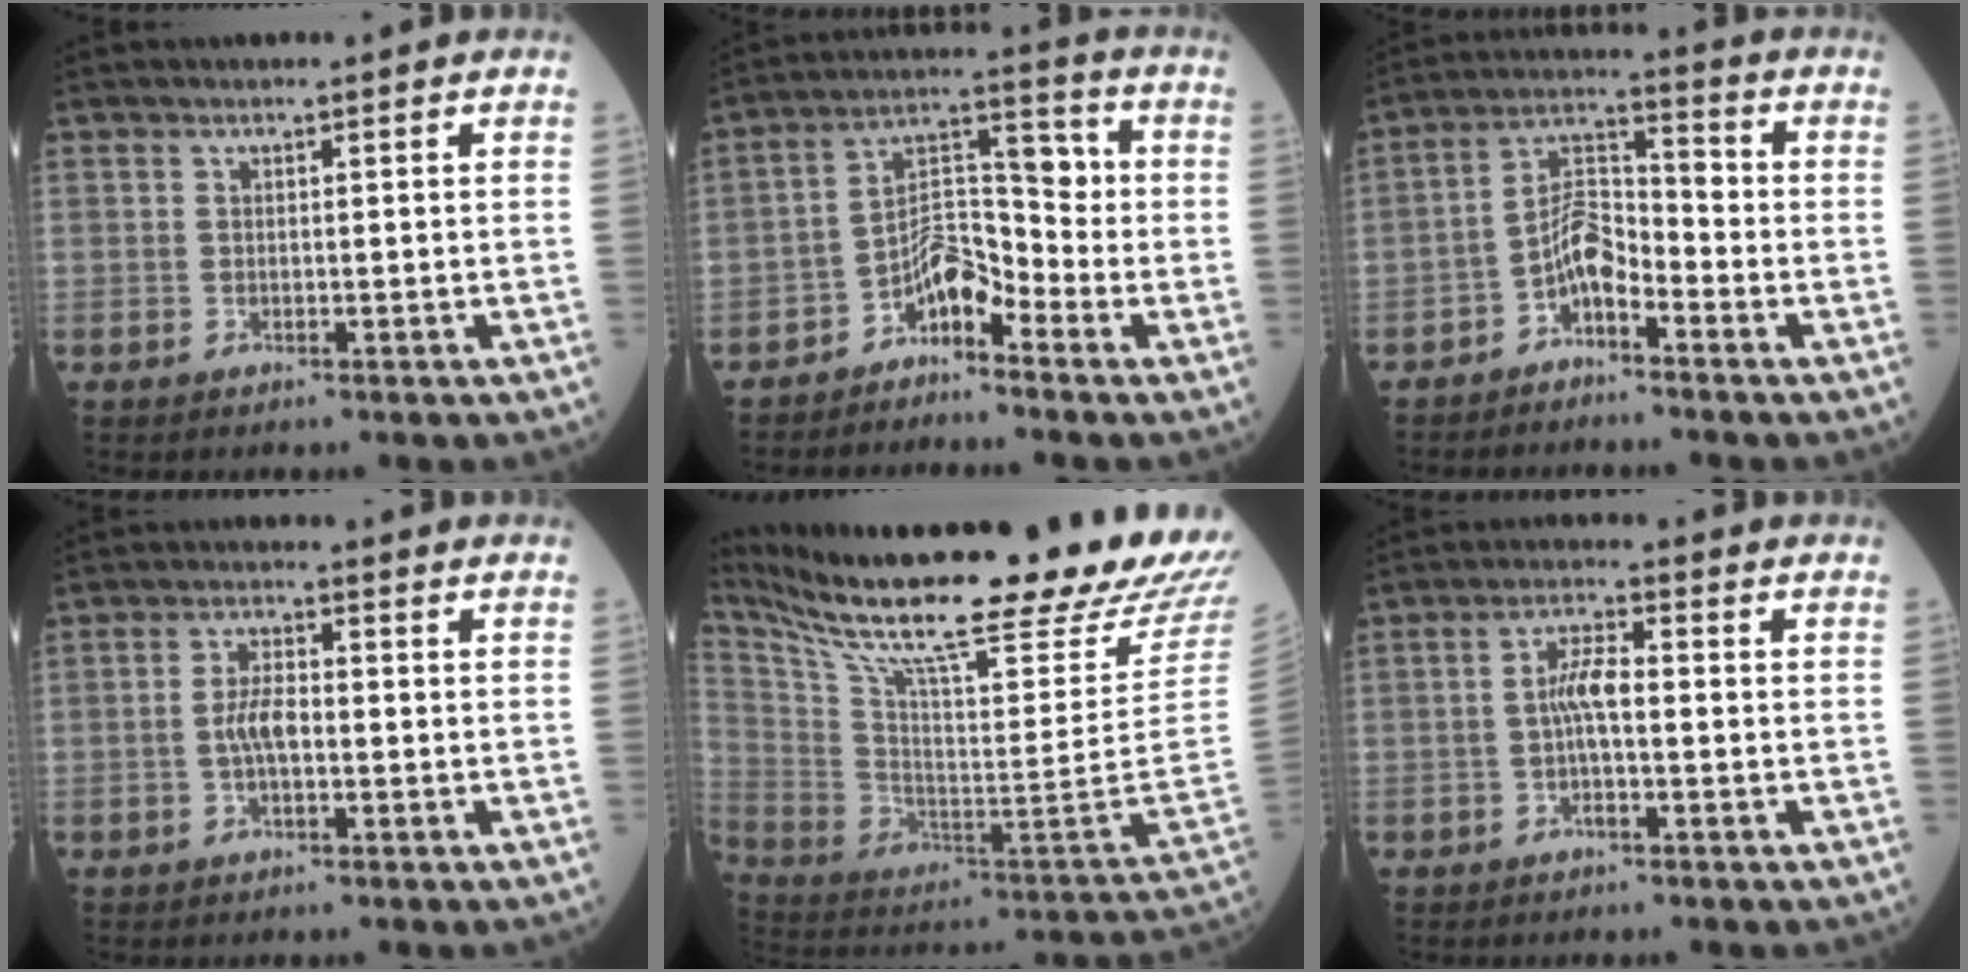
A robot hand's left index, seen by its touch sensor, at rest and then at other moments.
{"total": 6.4, "force": [-3.8, 3.2, 4.1], "torque": [-0.069, 0.025, -0.073]}
{"total": 6.0, "force": [-3.3, 2.4, 4.4], "torque": [-0.085, 0.021, -0.066]}
{"total": 3.8, "force": [-0.7, 1.3, 3.5], "torque": [-0.074, 0.004, -0.013]}
{"total": 35.1, "force": [29.0, 3.2, 19.5], "torque": [-0.360, -0.102, 0.419]}
{"total": 4.7, "force": [-0.5, 1.1, 4.5], "torque": [-0.093, 0.008, -0.013]}